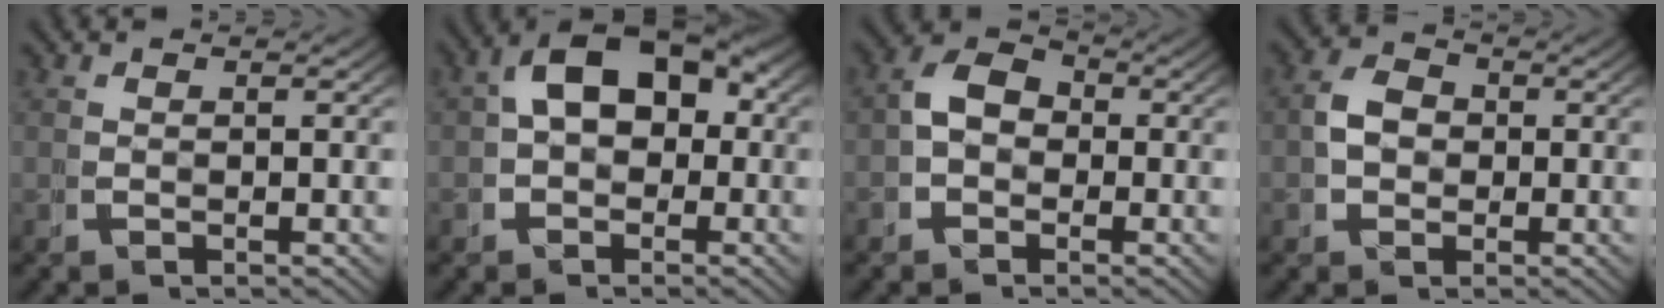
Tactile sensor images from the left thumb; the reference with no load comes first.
{"total": 6.6, "force": [0.9, 4.6, 4.7], "torque": [-0.065, 0.002, 0.009]}
{"total": 3.9, "force": [0.0, 3.3, 2.1], "torque": [-0.019, 0.000, -0.012]}
{"total": 3.0, "force": [0.1, 2.6, 1.4], "torque": [-0.020, -0.003, -0.001]}